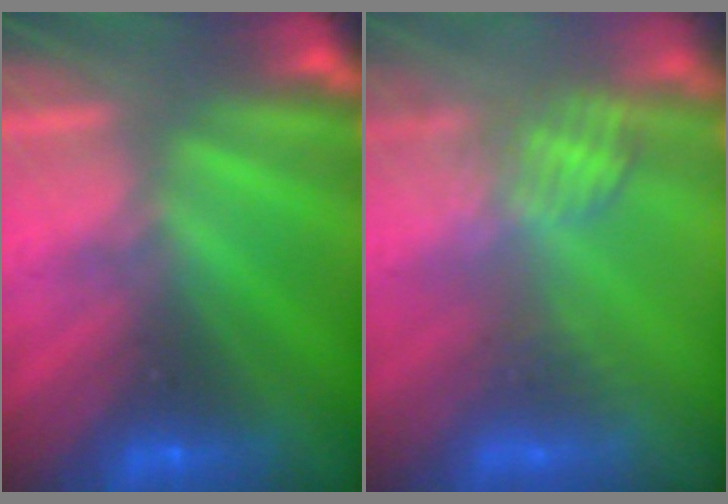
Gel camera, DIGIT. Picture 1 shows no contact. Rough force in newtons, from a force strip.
{"total": 2.5}